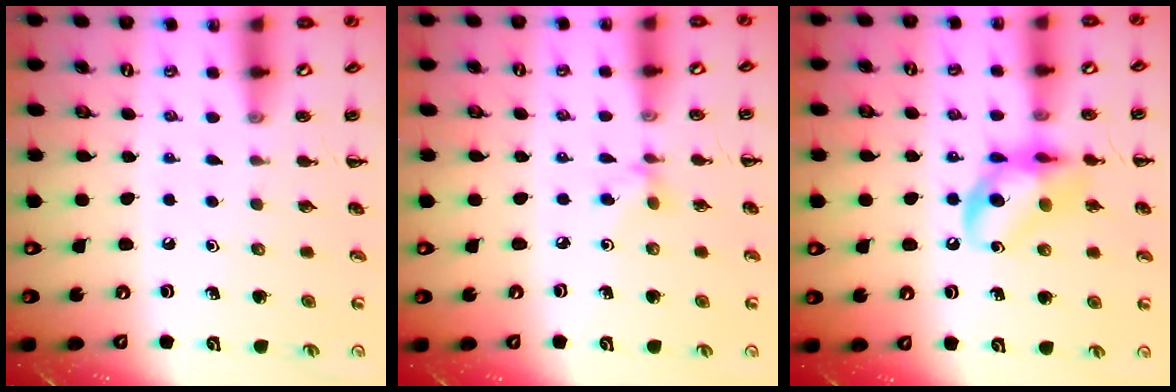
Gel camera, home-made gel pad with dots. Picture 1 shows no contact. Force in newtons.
{"total": 3.5, "press": 3.3, "slide": 1.0}
{"total": 12.4, "press": 12.1, "slide": 2.7}